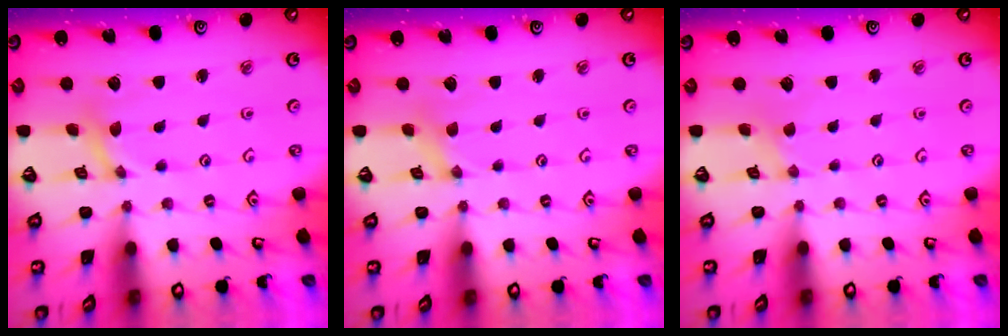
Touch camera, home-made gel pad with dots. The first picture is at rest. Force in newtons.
{"total": 0.0}
{"total": 0.0}